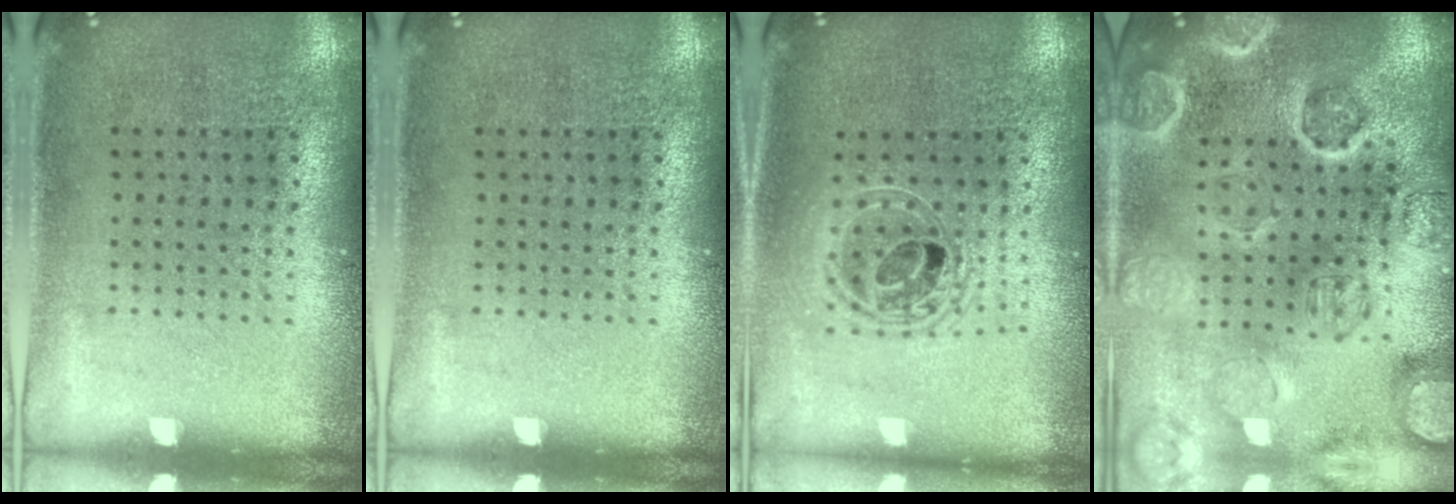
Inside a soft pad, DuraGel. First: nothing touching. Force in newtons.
{"total": 0.0}
{"total": 1.7, "press": 1.4, "slide": 0.9}
{"total": 3.1, "press": 3.1, "slide": 0.5}